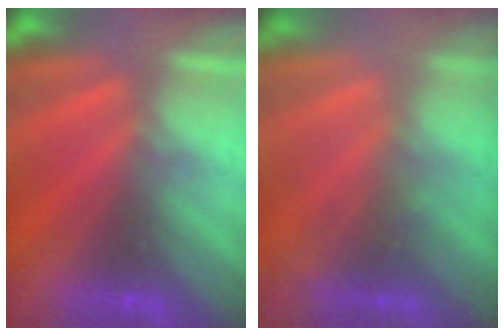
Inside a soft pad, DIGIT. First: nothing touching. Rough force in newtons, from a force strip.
{"total": 2.8}